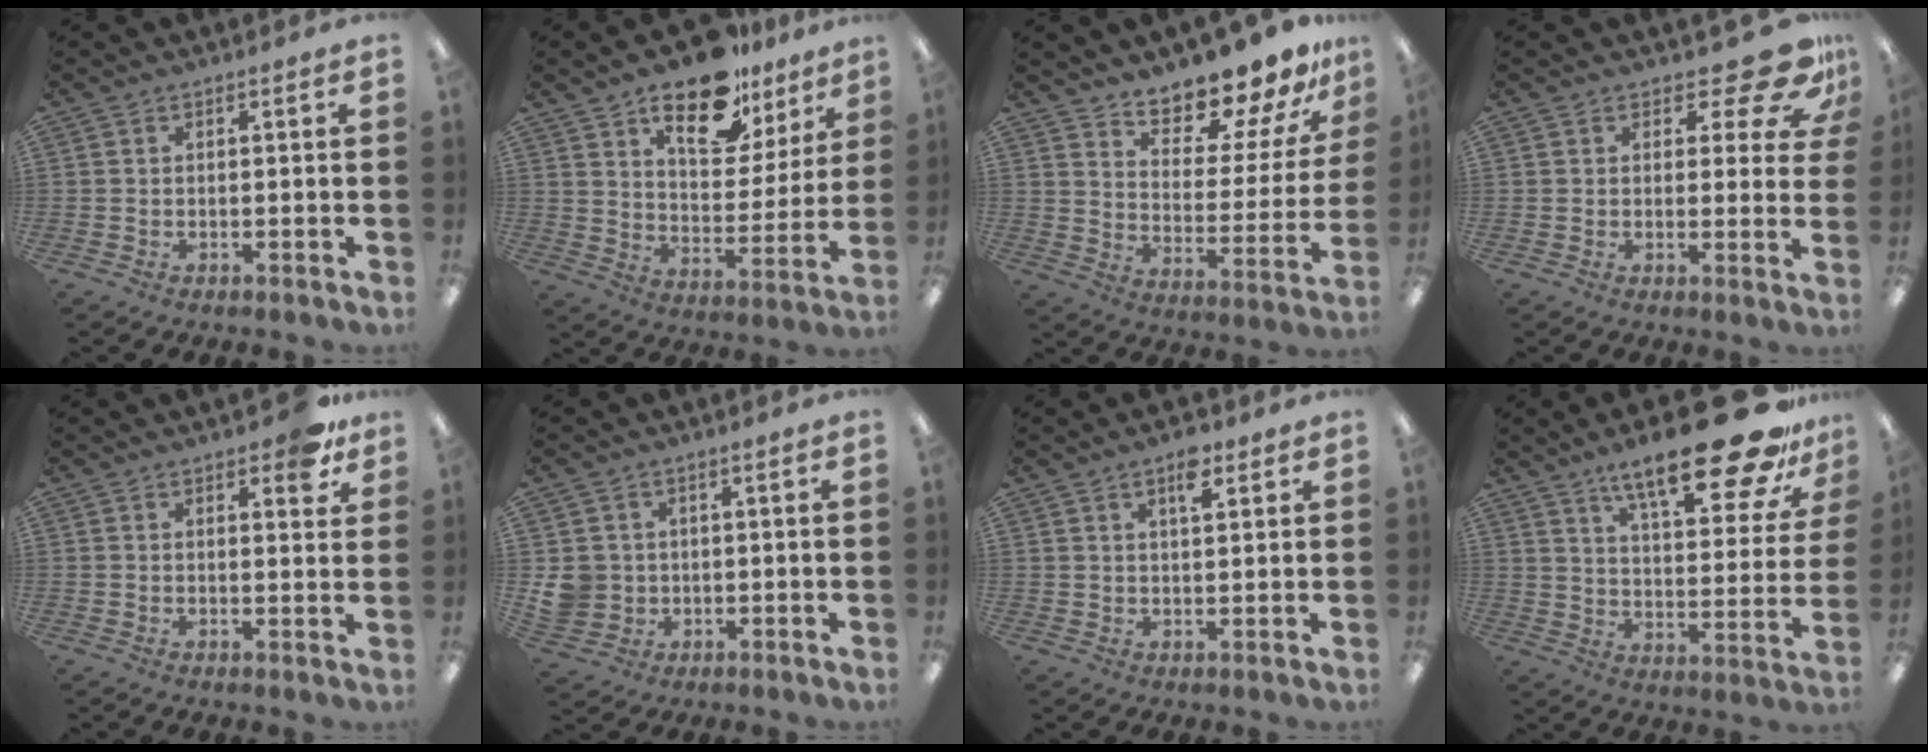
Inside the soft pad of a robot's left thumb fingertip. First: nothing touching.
{"total": 16.9, "force": [11.7, 8.0, 9.3], "torque": [-0.136, -0.062, 0.200]}
{"total": 13.9, "force": [13.1, 3.0, 3.6], "torque": [-0.063, -0.115, 0.231]}
{"total": 11.5, "force": [7.4, 4.6, 7.5], "torque": [-0.091, -0.046, 0.128]}
{"total": 5.5, "force": [3.7, 2.3, 3.4], "torque": [-0.037, -0.014, 0.059]}
{"total": 5.7, "force": [0.7, 5.5, 1.3], "torque": [-0.045, 0.007, 0.016]}
{"total": 5.2, "force": [3.2, 2.0, 3.6], "torque": [-0.054, -0.006, 0.052]}
{"total": 23.9, "force": [16.5, 6.6, 15.9], "torque": [-0.231, -0.106, 0.264]}